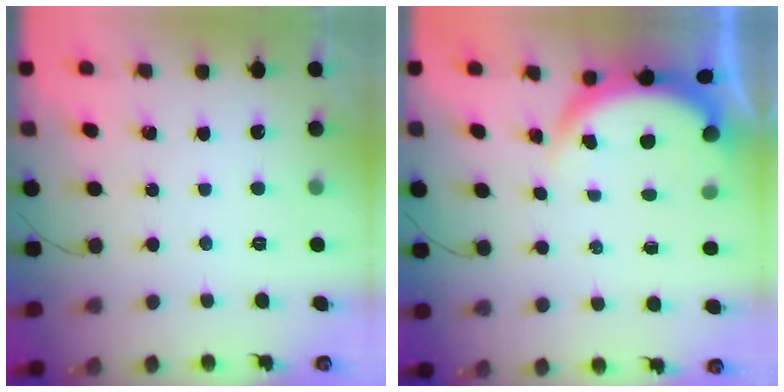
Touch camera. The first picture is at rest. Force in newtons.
{"total": 4.0, "press": 4.0, "slide": 0.1}